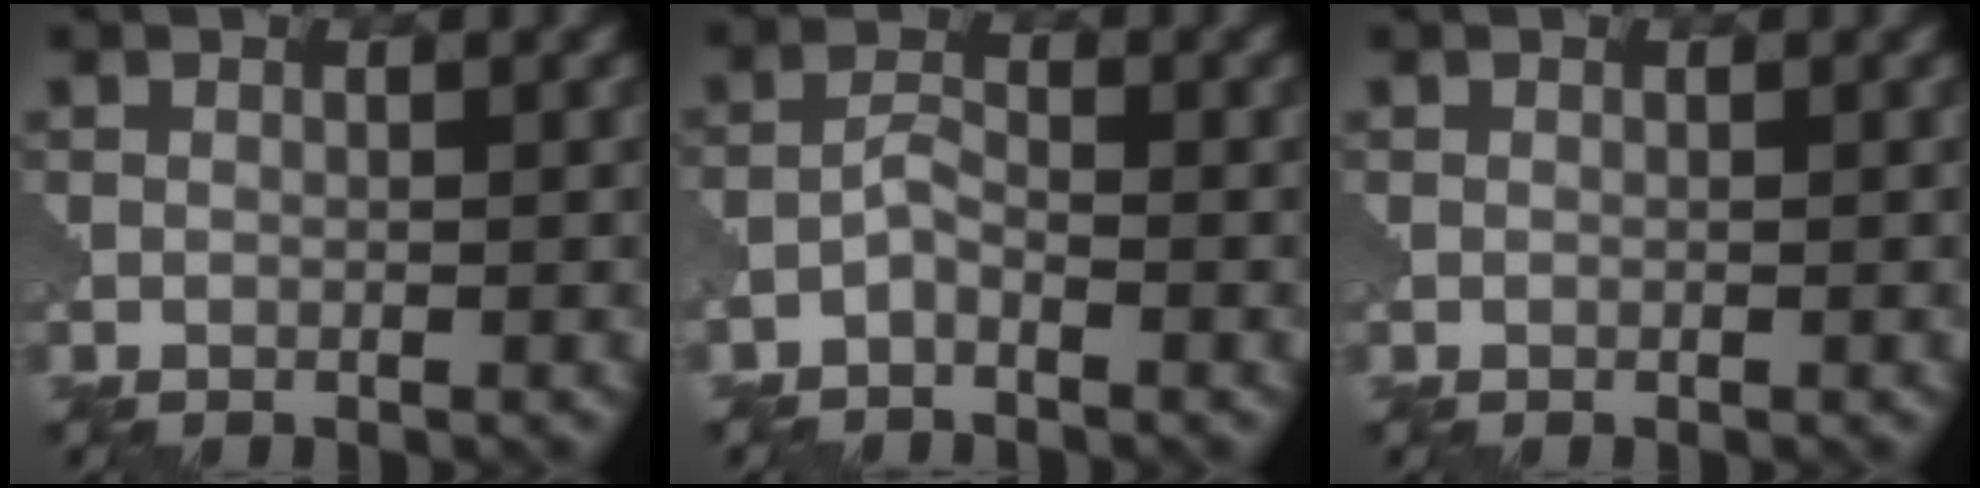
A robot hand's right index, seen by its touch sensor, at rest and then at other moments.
{"total": 1.5, "force": [-1.1, 0.5, 1.0], "torque": [-0.022, 0.006, -0.028]}
{"total": 0.0}